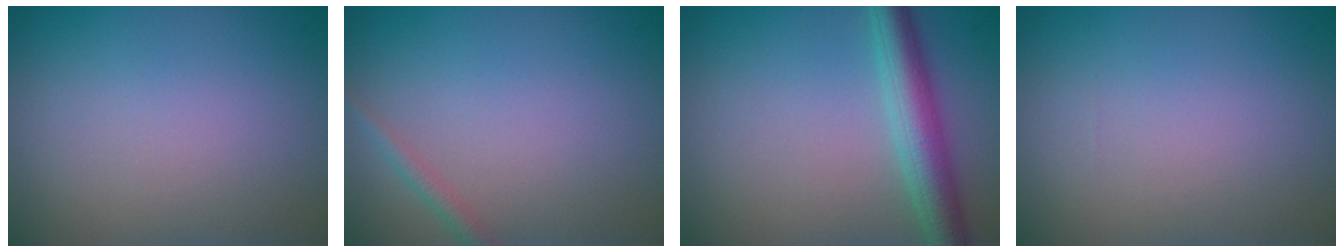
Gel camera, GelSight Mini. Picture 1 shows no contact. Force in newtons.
{"total": 1.2, "press": 1.2, "slide": 0.0}
{"total": 4.4, "press": 4.4, "slide": 0.1}
{"total": 0.0}